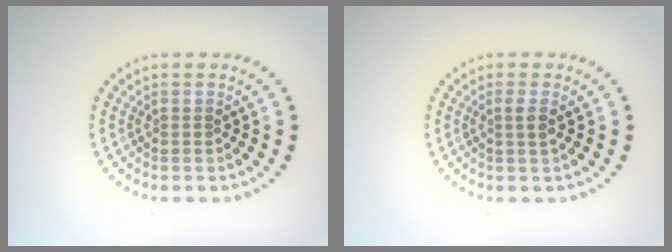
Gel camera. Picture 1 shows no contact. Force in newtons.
{"total": 1.2, "press": 1.0, "slide": 0.8}